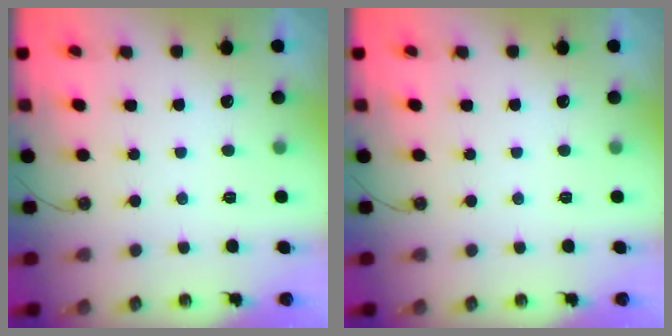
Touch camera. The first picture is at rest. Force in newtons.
{"total": 0.0}